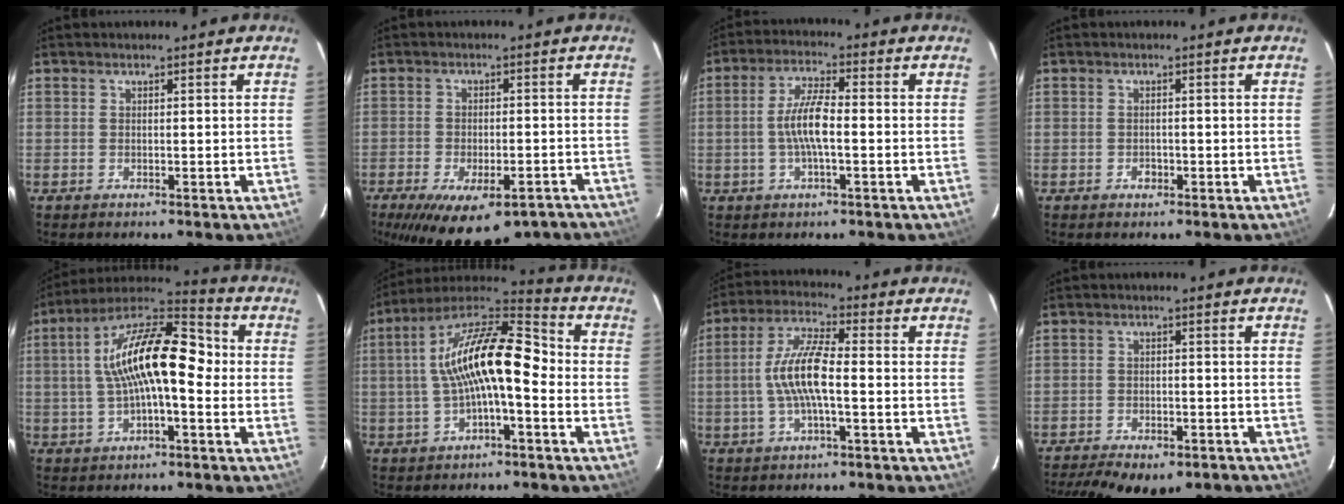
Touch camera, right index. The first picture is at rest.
{"total": 18.0, "force": [-12.8, 7.2, 10.4], "torque": [-0.200, -0.033, -0.173]}
{"total": 7.0, "force": [-1.0, 1.6, 6.8], "torque": [-0.135, 0.007, -0.021]}
{"total": 1.3, "force": [-0.6, 1.0, 0.6], "torque": [-0.010, 0.003, -0.006]}
{"total": 16.6, "force": [0.2, 6.3, 15.4], "torque": [-0.273, 0.028, -0.011]}
{"total": 15.4, "force": [-1.3, 5.2, 14.4], "torque": [-0.262, 0.028, -0.032]}
{"total": 9.7, "force": [-1.4, 2.2, 9.3], "torque": [-0.193, 0.009, -0.029]}
{"total": 15.2, "force": [-11.7, 6.1, 7.5], "torque": [-0.170, -0.021, -0.160]}